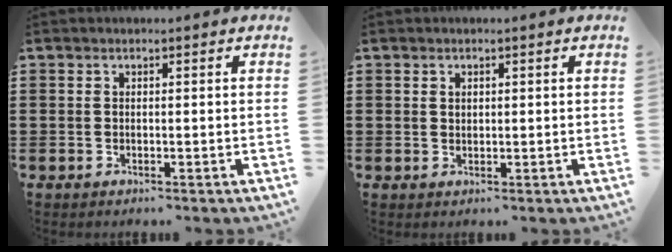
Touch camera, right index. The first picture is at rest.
{"total": 0.8, "force": [0.5, 0.5, 0.3], "torque": [-0.008, 0.003, 0.009]}